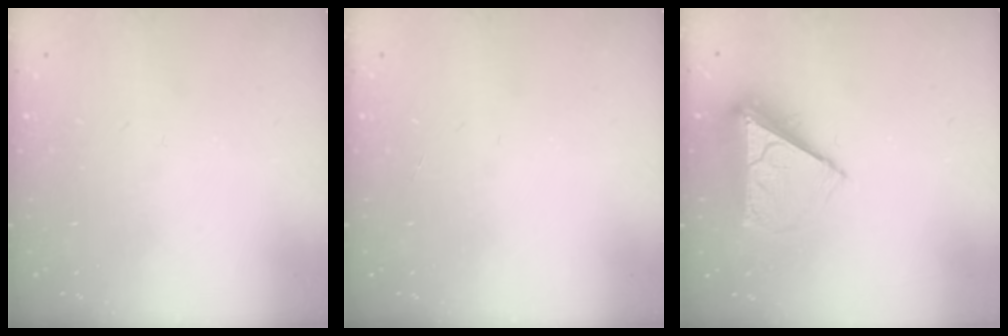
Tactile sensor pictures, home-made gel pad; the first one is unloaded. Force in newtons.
{"total": 0.0}
{"total": 7.5, "press": 7.4, "slide": 1.2}